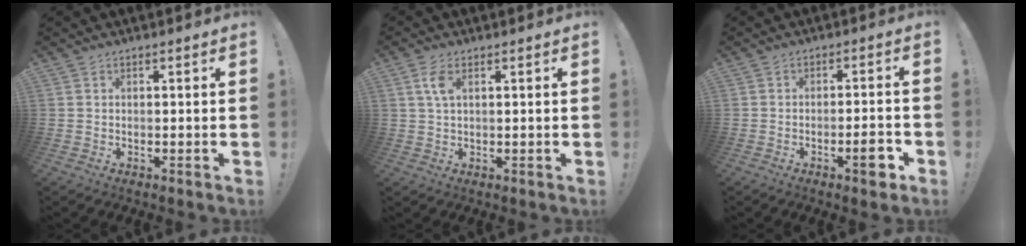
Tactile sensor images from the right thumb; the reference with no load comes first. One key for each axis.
{"total": 4.4, "fx": 1.5, "fy": 2.2, "fz": 3.5, "tx": -0.064, "ty": -0.004, "tz": 0.022}
{"total": 6.5, "fx": -3.1, "fy": 1.4, "fz": 5.6, "tx": -0.072, "ty": 0.010, "tz": -0.050}